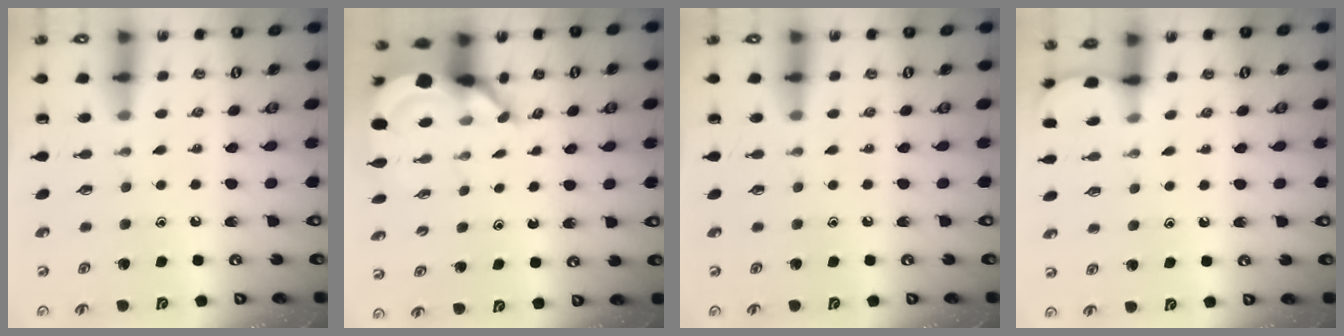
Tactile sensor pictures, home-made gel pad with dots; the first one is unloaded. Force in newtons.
{"total": 5.9, "press": 5.9, "slide": 0.7}
{"total": 0.0}
{"total": 2.4, "press": 2.4, "slide": 0.2}